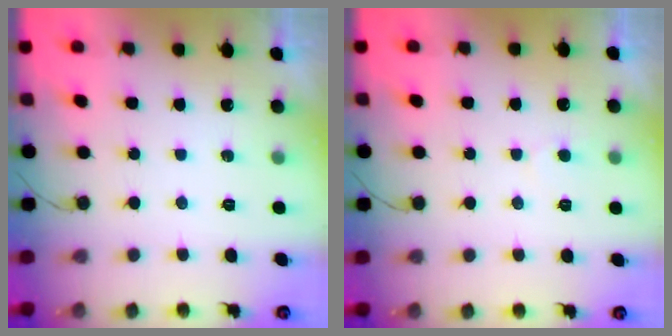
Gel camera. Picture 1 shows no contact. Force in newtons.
{"total": 4.3, "press": 4.3, "slide": 0.4}